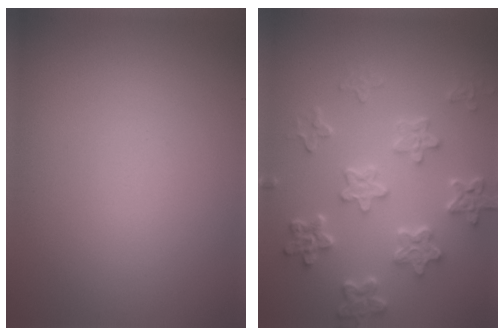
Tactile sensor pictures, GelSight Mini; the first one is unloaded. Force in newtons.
{"total": 5.7, "press": 4.4, "slide": 3.7}